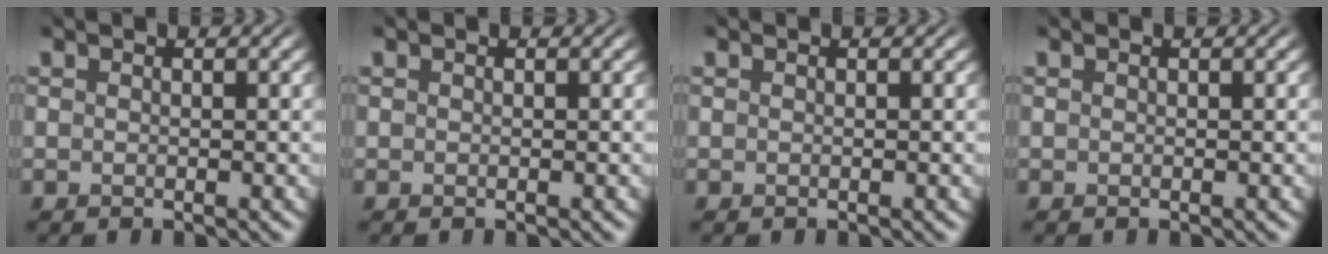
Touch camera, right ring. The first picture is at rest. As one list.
[{"total": 0.0}, {"total": 0.0}, {"total": 0.0}]